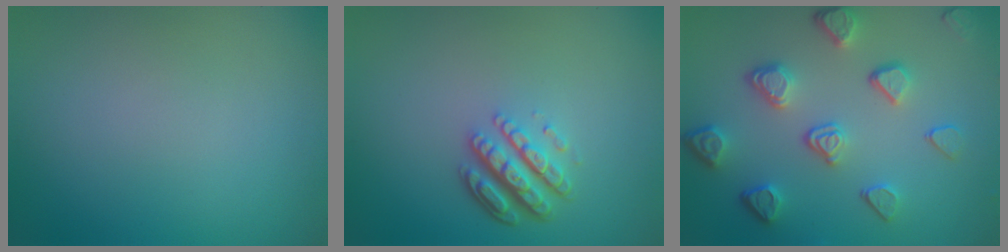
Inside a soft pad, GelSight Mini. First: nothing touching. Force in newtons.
{"total": 4.4, "press": 3.3, "slide": 3.0}
{"total": 5.0, "press": 3.7, "slide": 3.3}